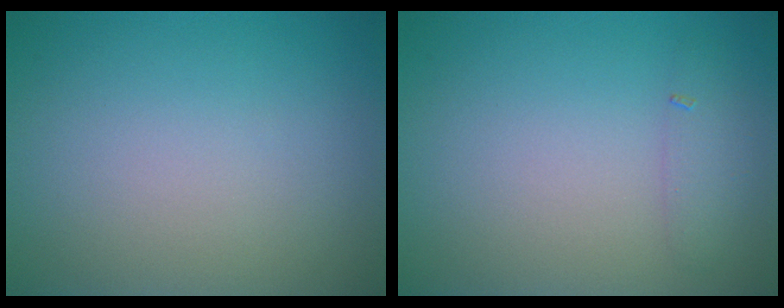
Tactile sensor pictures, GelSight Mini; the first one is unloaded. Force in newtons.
{"total": 1.3, "press": 1.3, "slide": 0.0}